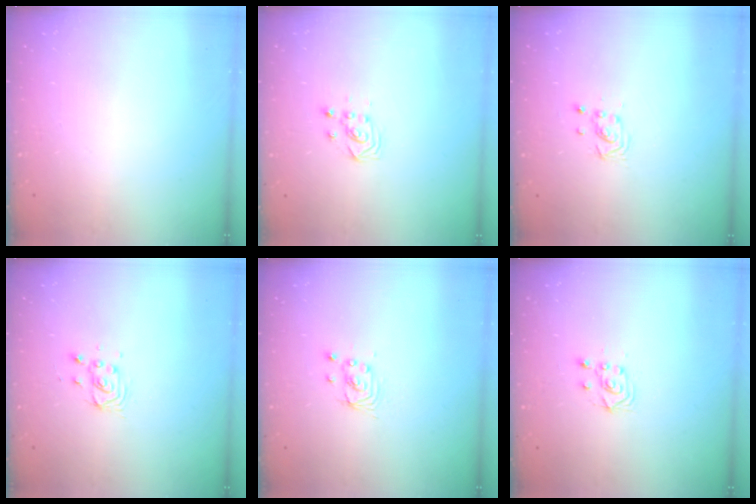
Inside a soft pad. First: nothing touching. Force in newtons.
{"total": 2.7, "press": 2.7, "slide": 0.3}
{"total": 3.0, "press": 2.9, "slide": 0.5}
{"total": 3.1, "press": 3.1, "slide": 0.3}
{"total": 2.9, "press": 2.9, "slide": 0.1}
{"total": 5.0, "press": 5.0, "slide": 0.8}